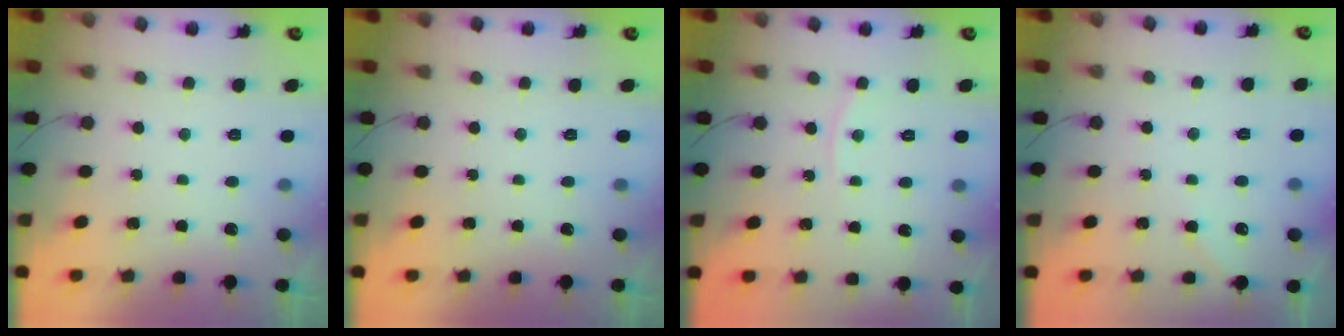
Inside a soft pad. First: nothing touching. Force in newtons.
{"total": 0.0}
{"total": 3.0, "press": 3.0, "slide": 0.3}
{"total": 2.2, "press": 2.1, "slide": 0.3}